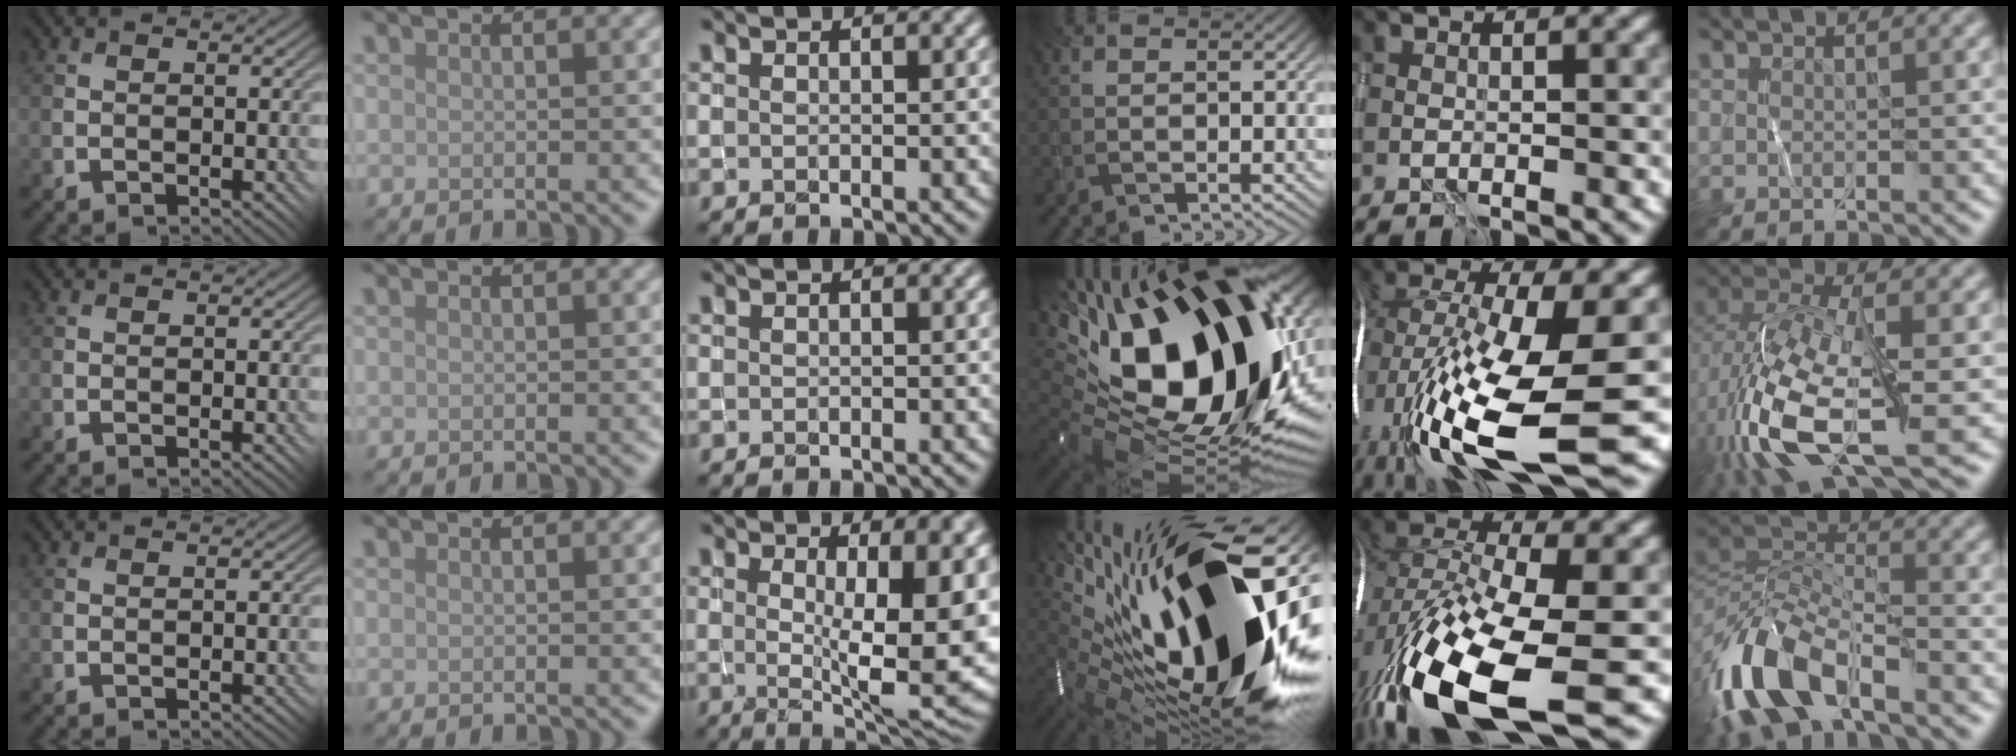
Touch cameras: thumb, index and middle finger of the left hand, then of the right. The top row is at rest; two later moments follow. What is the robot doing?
{"motion": "wrap", "object": "thread"}